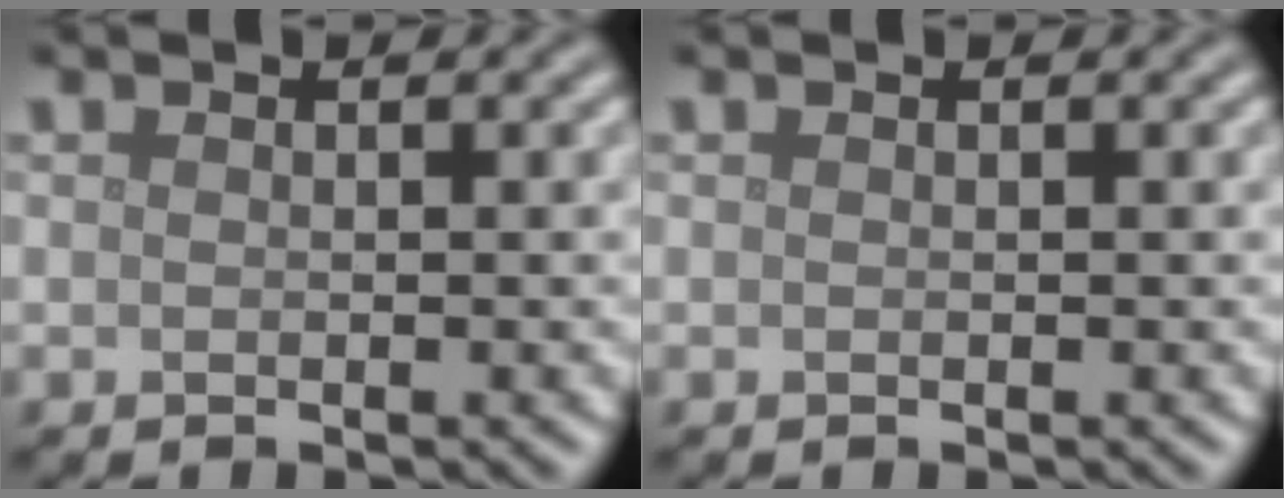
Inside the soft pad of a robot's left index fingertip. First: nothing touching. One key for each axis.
{"total": 0.0}